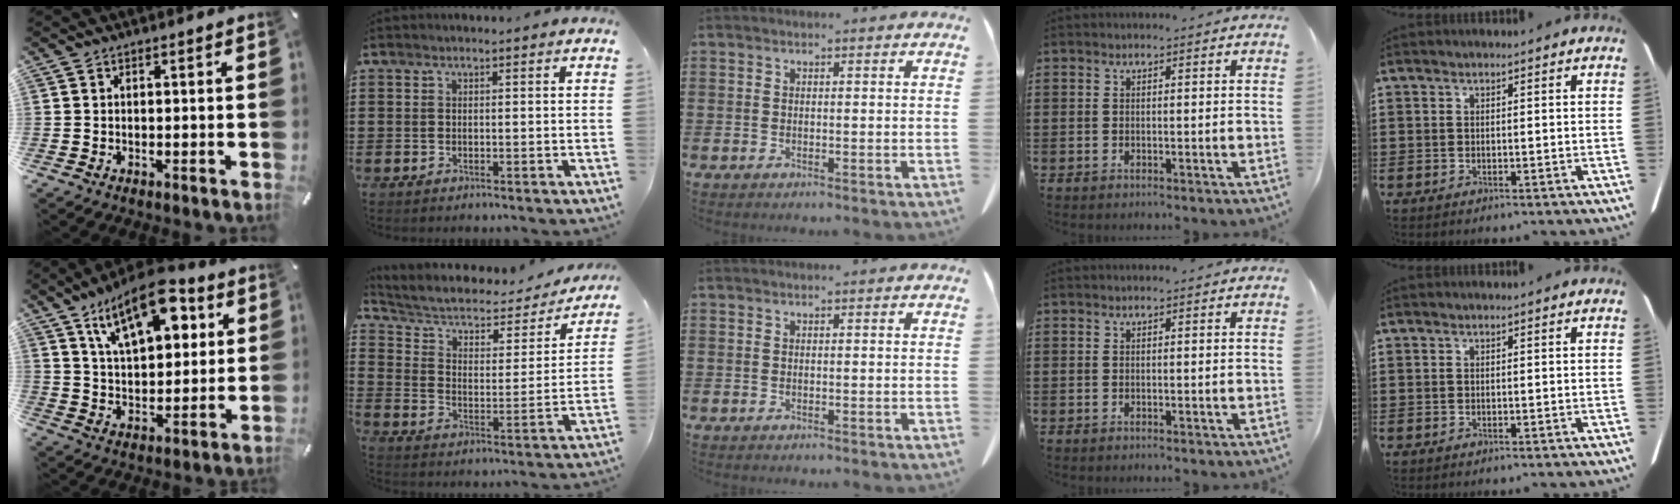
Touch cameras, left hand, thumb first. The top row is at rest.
{"thumb": {"total": 17.4, "force": [9.5, 8.5, 11.9], "torque": [-0.197, -0.025, 0.162]}, "index": {"total": 4.8, "force": [3.1, 2.6, 2.5], "torque": [-0.067, -0.016, 0.044]}}